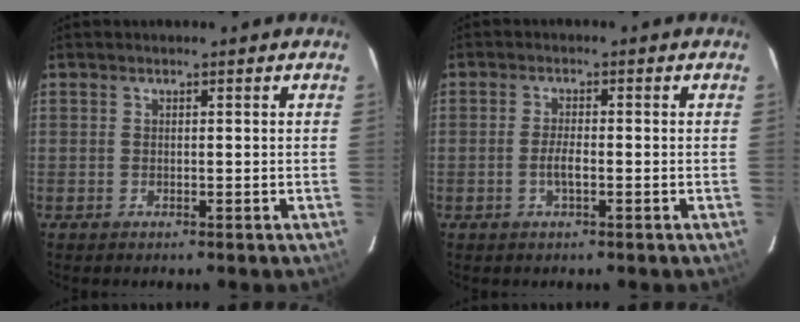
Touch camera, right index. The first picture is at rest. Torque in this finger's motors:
{"motor_torque": [0.52, -0.25, 0.26, 0.08]}